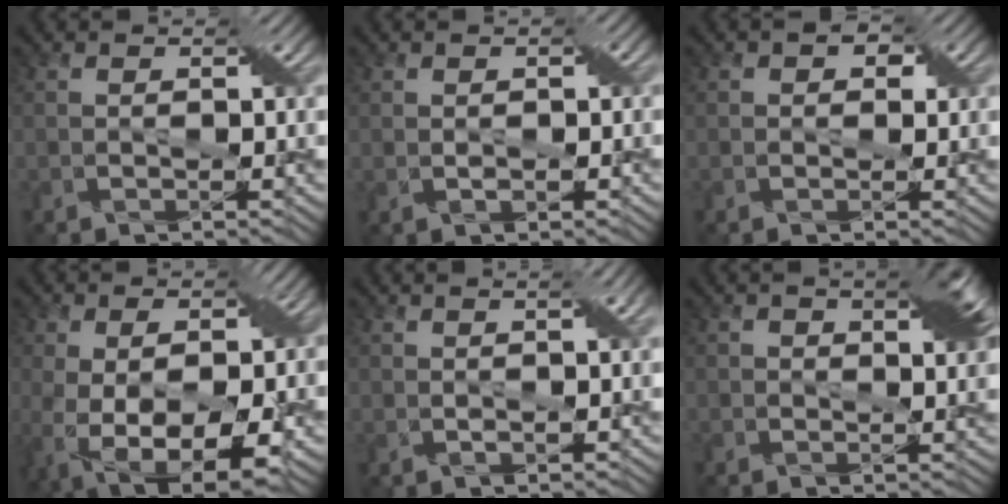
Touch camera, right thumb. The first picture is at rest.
{"total": 1.5, "force": [0.1, 0.9, 1.2], "torque": [-0.024, 0.001, 0.005]}
{"total": 2.1, "force": [0.8, 1.5, 1.3], "torque": [-0.017, 0.000, 0.006]}
{"total": 14.3, "force": [-4.4, 7.2, 11.5], "torque": [-0.209, -0.047, -0.053]}
{"total": 2.8, "force": [1.2, 0.5, 2.5], "torque": [-0.048, 0.008, 0.020]}
{"total": 4.4, "force": [1.8, 2.0, 3.5], "torque": [-0.051, 0.004, 0.026]}